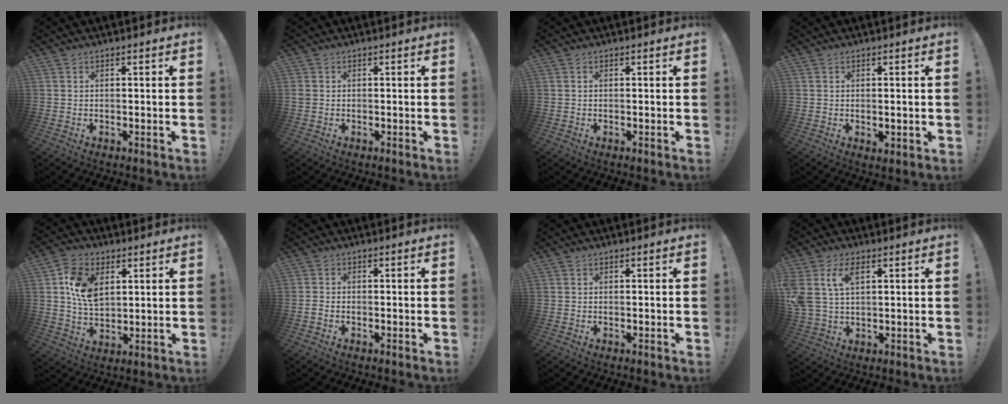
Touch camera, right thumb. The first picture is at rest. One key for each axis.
{"total": 1.1, "fx": -0.1, "fy": 1.0, "fz": 0.5, "tx": -0.011, "ty": 0.004, "tz": 0.001}
{"total": 0.0}
{"total": 1.5, "fx": 0.1, "fy": 0.7, "fz": 1.3, "tx": -0.016, "ty": 0.001, "tz": 0.003}
{"total": 12.4, "fx": 4.3, "fy": 8.9, "fz": 7.6, "tx": -0.138, "ty": -0.003, "tz": 0.083}
{"total": 1.6, "fx": -0.9, "fy": 0.9, "fz": 1.0, "tx": -0.024, "ty": 0.007, "tz": -0.013}
{"total": 0.0}
{"total": 8.9, "fx": 3.5, "fy": 5.4, "fz": 6.2, "tx": -0.132, "ty": -0.002, "tz": 0.064}